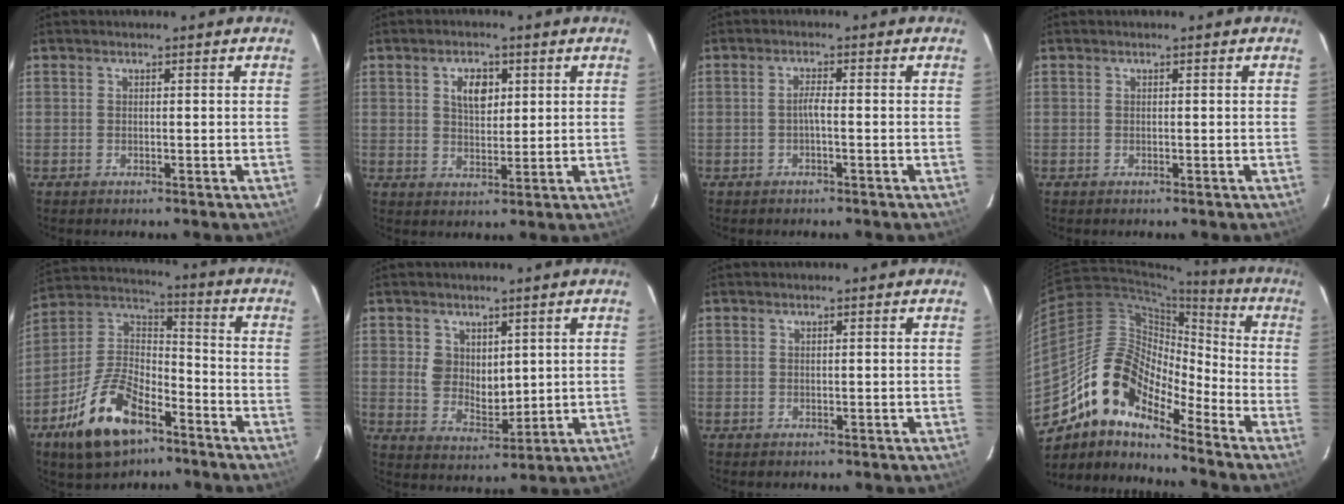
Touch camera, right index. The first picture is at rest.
{"total": 5.0, "force": [1.8, 3.0, 3.6], "torque": [-0.059, 0.009, 0.034]}
{"total": 1.6, "force": [-0.6, 0.0, 1.5], "torque": [-0.028, 0.005, -0.012]}
{"total": 0.0}
{"total": 16.9, "force": [-9.4, 8.3, 11.4], "torque": [-0.240, 0.010, -0.168]}
{"total": 6.6, "force": [2.3, 5.0, 3.7], "torque": [-0.061, 0.000, 0.051]}
{"total": 0.5, "force": [-0.1, 0.5, -0.1], "torque": [0.002, 0.002, 0.001]}
{"total": 14.7, "force": [-10.9, 5.7, 8.0], "torque": [-0.133, 0.013, -0.221]}